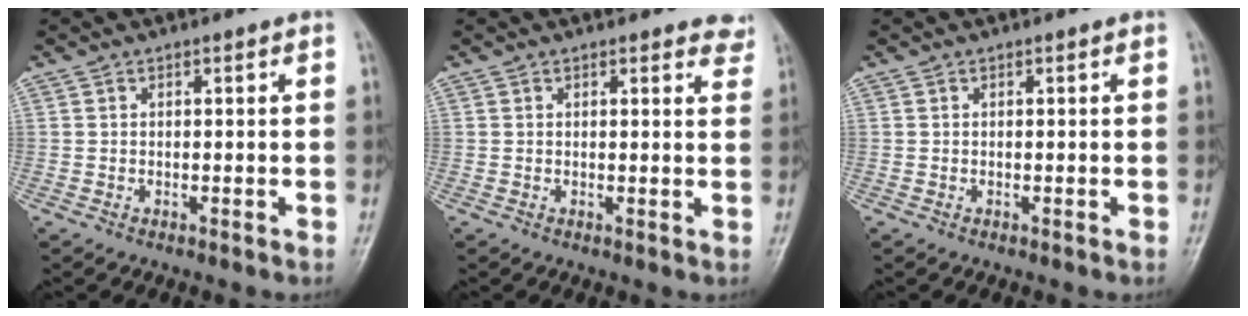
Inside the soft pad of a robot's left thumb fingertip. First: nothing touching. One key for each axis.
{"total": 3.7, "fx": 3.3, "fy": 1.3, "fz": 0.9, "tx": 0.017, "ty": -0.016, "tz": 0.018}
{"total": 0.0}